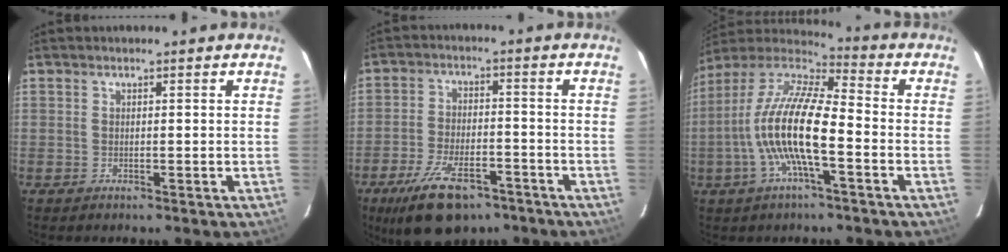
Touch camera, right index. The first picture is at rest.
{"total": 14.0, "force": [-9.2, 6.3, 8.4], "torque": [-0.182, -0.017, -0.153]}
{"total": 15.8, "force": [-3.8, 3.5, 14.9], "torque": [-0.283, -0.003, -0.079]}